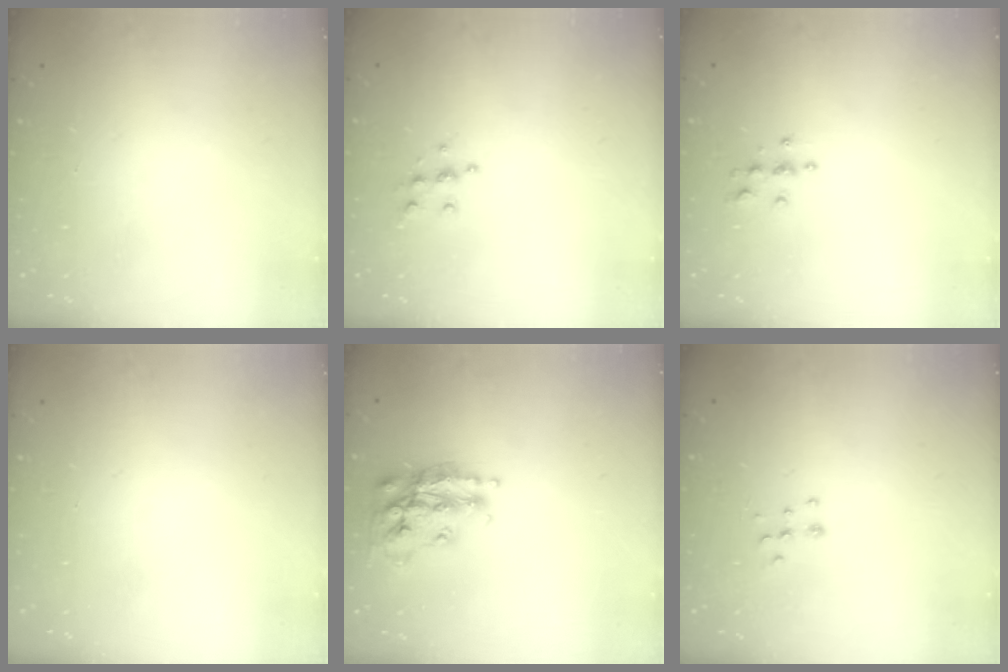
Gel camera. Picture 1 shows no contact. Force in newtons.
{"total": 6.4, "press": 6.4, "slide": 0.6}
{"total": 3.9, "press": 3.8, "slide": 0.4}
{"total": 0.0}
{"total": 17.2, "press": 17.2, "slide": 1.4}
{"total": 6.2, "press": 6.1, "slide": 0.7}